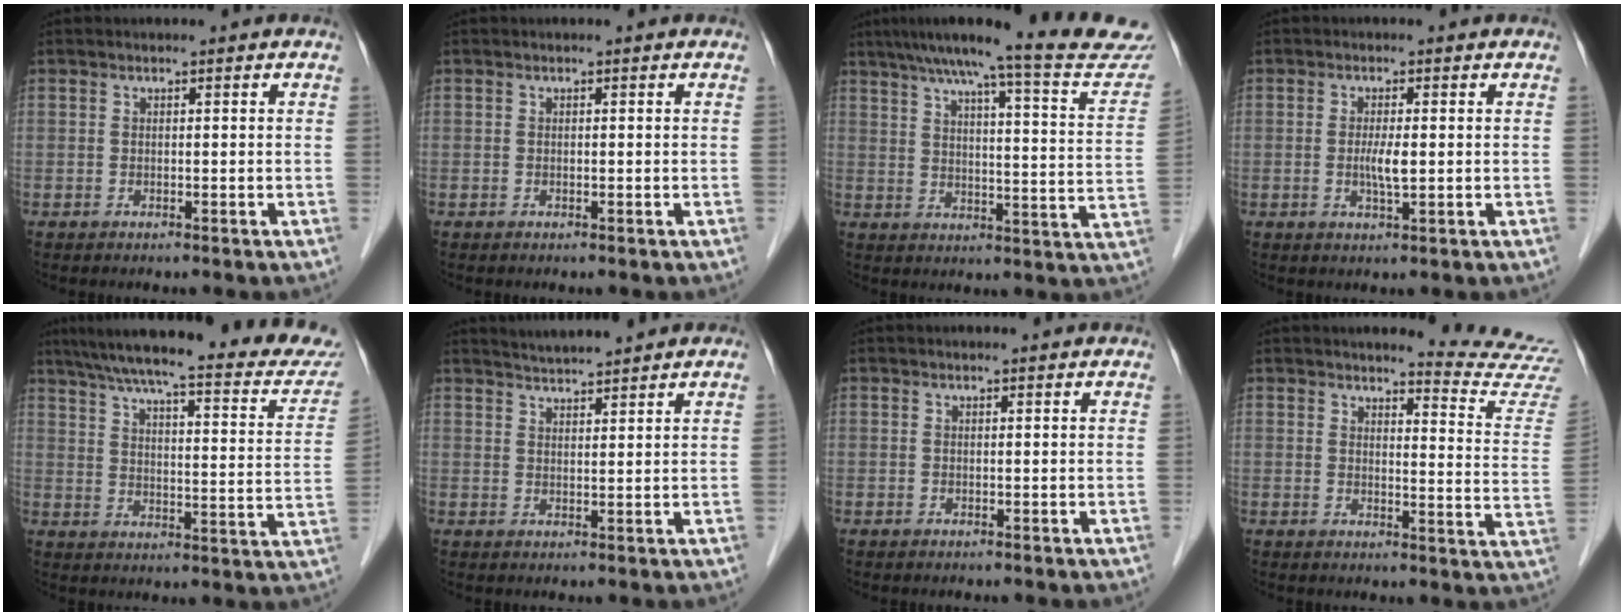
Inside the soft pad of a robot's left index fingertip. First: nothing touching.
{"total": 0.0}
{"total": 21.3, "force": [19.1, 0.4, 9.5], "torque": [-0.132, -0.039, 0.235]}
{"total": 2.8, "force": [-0.1, 0.3, 2.8], "torque": [-0.057, -0.004, -0.001]}
{"total": 27.7, "force": [24.4, 2.8, 13.0], "torque": [-0.196, -0.039, 0.303]}
{"total": 5.2, "force": [5.0, -0.2, 1.5], "torque": [-0.031, 0.019, 0.080]}
{"total": 1.0, "force": [0.9, 0.1, 0.1], "torque": [-0.013, 0.006, 0.009]}
{"total": 12.6, "force": [12.5, -1.6, 1.0], "torque": [-0.009, -0.121, 0.123]}